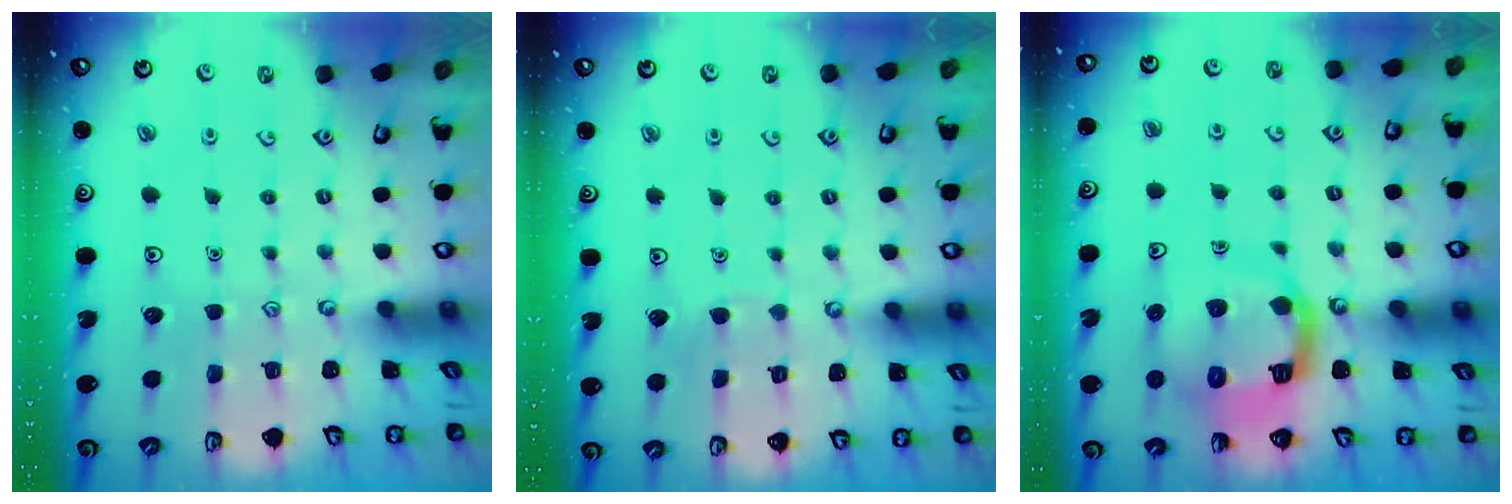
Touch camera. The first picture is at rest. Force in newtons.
{"total": 2.7, "press": 2.7, "slide": 0.1}
{"total": 13.8, "press": 13.7, "slide": 1.7}